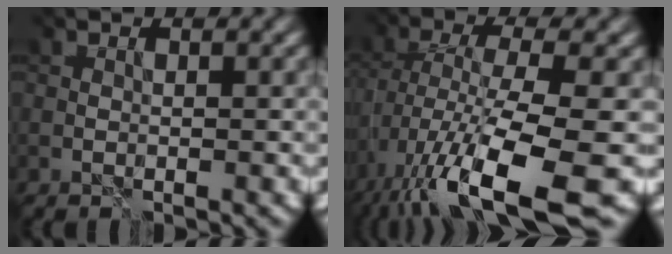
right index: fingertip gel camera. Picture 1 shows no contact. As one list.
[{"total": 11.9, "force": [-5.8, 2.9, 9.9], "torque": [-0.199, -0.022, -0.083]}]